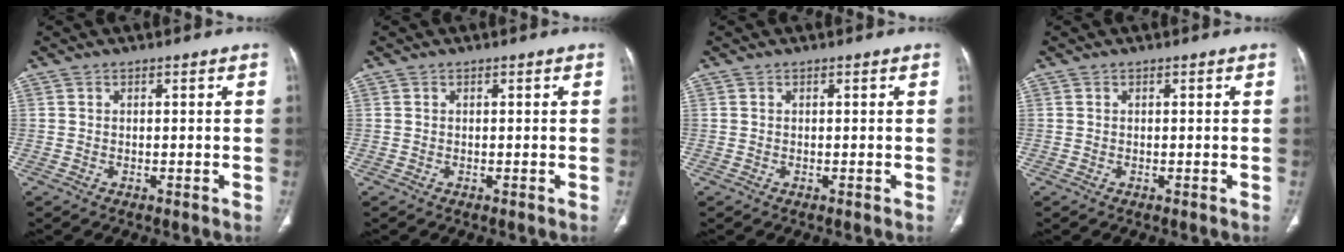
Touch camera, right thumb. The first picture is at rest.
{"total": 0.0}
{"total": 0.0}
{"total": 0.0}